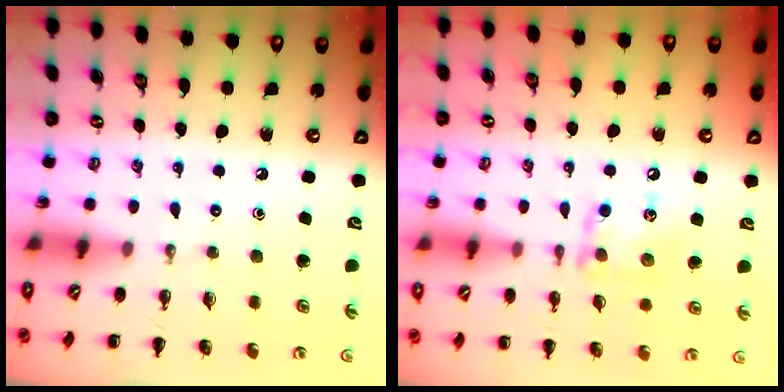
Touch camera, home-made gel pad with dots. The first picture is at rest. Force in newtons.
{"total": 10.8, "press": 10.8, "slide": 0.6}